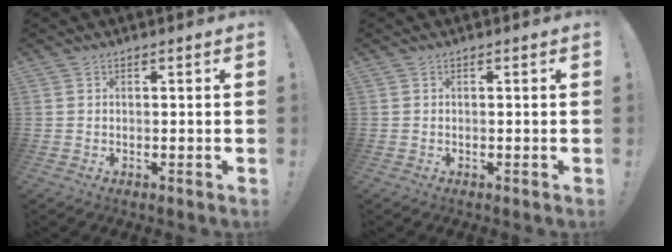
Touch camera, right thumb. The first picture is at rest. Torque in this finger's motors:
{"motor_torque": [-0.04, 0.19, -0.26, 0.22, 0.00]}